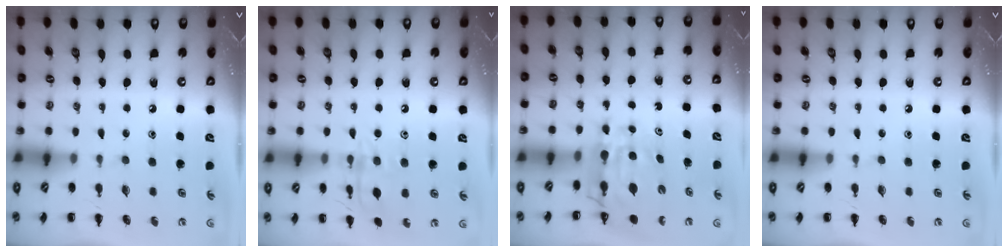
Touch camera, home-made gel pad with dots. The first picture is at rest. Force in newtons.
{"total": 10.8, "press": 10.7, "slide": 0.6}
{"total": 9.2, "press": 8.6, "slide": 3.2}
{"total": 0.0}